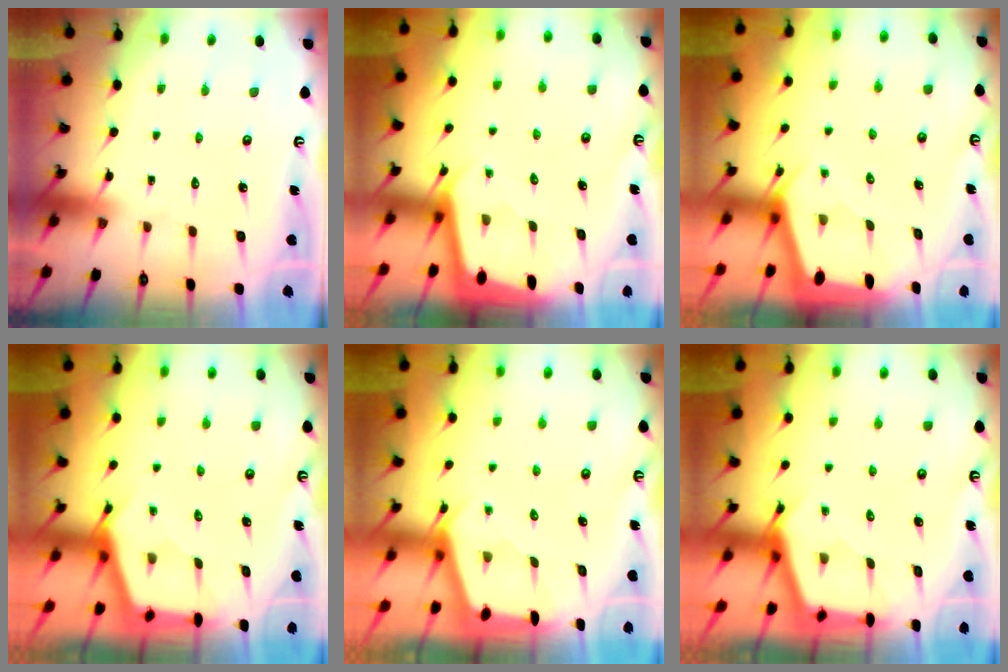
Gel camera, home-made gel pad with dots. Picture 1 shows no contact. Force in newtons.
{"total": 1.8, "press": 1.8, "slide": 0.1}
{"total": 2.1, "press": 2.0, "slide": 0.3}
{"total": 2.8, "press": 2.7, "slide": 0.4}
{"total": 2.0, "press": 2.0, "slide": 0.3}
{"total": 2.5, "press": 2.5, "slide": 0.4}